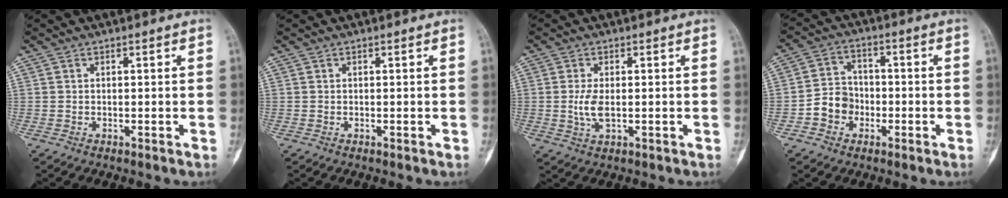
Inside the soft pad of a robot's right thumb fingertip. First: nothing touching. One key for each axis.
{"total": 0.0}
{"total": 4.0, "fx": -0.1, "fy": 1.8, "fz": 3.6, "tx": -0.081, "ty": -0.008, "tz": -0.001}
{"total": 6.8, "fx": -2.3, "fy": 5.9, "fz": 2.6, "tx": -0.017, "ty": 0.028, "tz": -0.048}